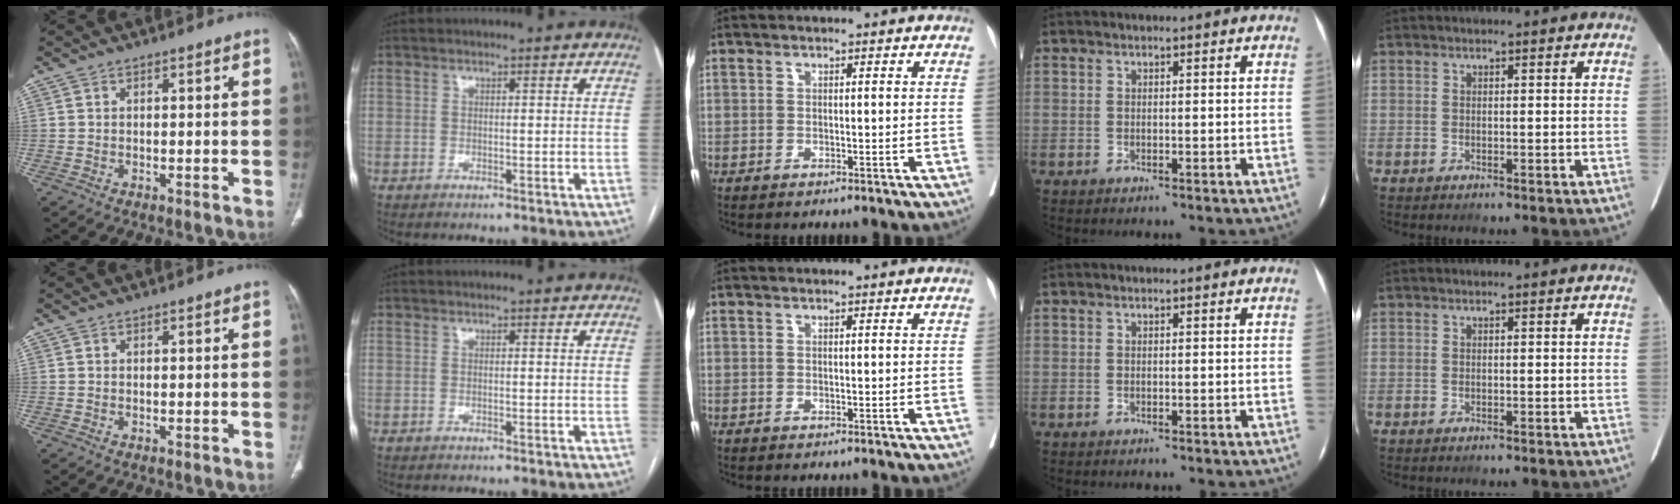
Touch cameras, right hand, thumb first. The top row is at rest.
{}